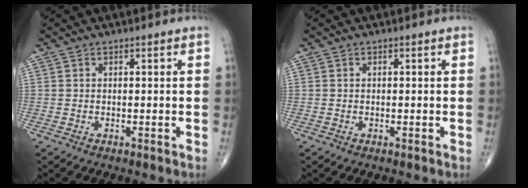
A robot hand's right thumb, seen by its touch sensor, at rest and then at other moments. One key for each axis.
{"total": 0.0}